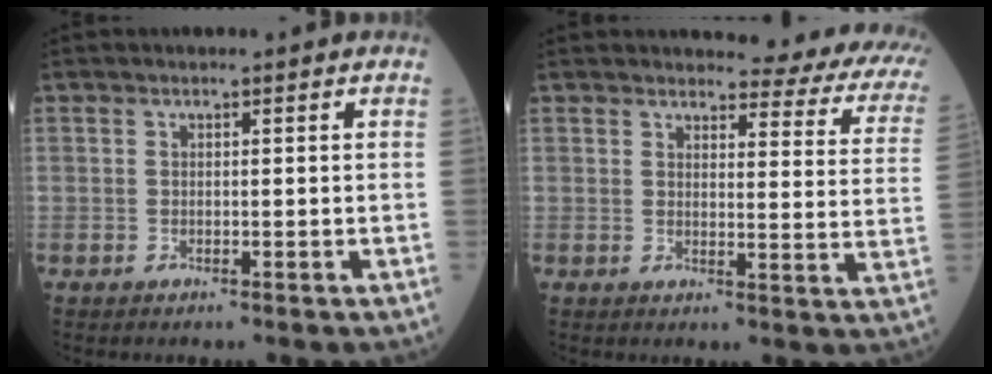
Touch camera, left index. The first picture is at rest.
{"total": 14.0, "force": [12.8, 2.4, 5.1], "torque": [-0.033, -0.068, 0.112]}